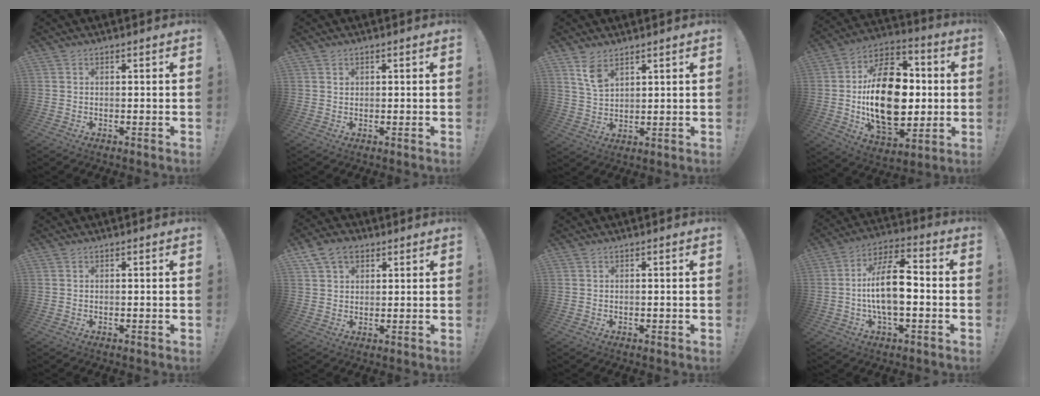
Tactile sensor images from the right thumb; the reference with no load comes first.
{"total": 0.9, "force": [0.4, 0.7, 0.1], "torque": [0.007, -0.002, 0.007]}
{"total": 6.1, "force": [4.0, 3.1, 3.5], "torque": [-0.055, -0.023, 0.073]}
{"total": 26.7, "force": [-0.6, 16.4, 21.1], "torque": [-0.368, 0.011, 0.001]}
{"total": 0.0}
{"total": 7.7, "force": [4.2, 5.3, 3.7], "torque": [-0.062, -0.006, 0.082]}
{"total": 0.0}
{"total": 14.1, "force": [-1.8, 5.9, 12.7], "torque": [-0.233, 0.010, -0.037]}